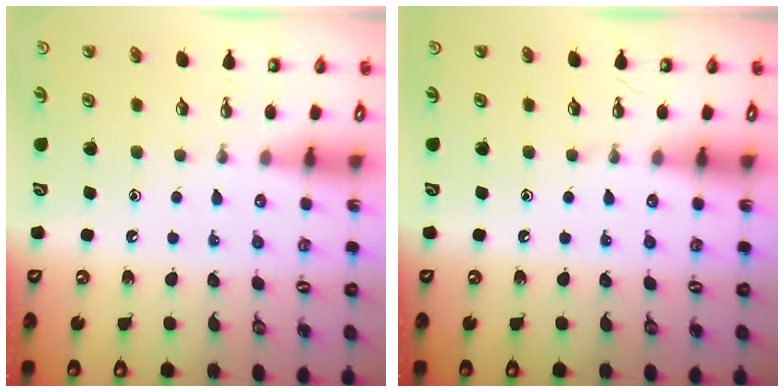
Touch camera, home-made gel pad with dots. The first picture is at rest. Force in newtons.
{"total": 0.0}